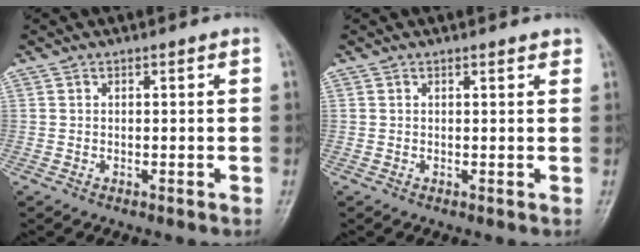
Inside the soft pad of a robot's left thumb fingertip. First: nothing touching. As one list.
[{"total": 1.3, "force": [1.0, 0.4, 0.7], "torque": [-0.007, -0.003, 0.011]}]